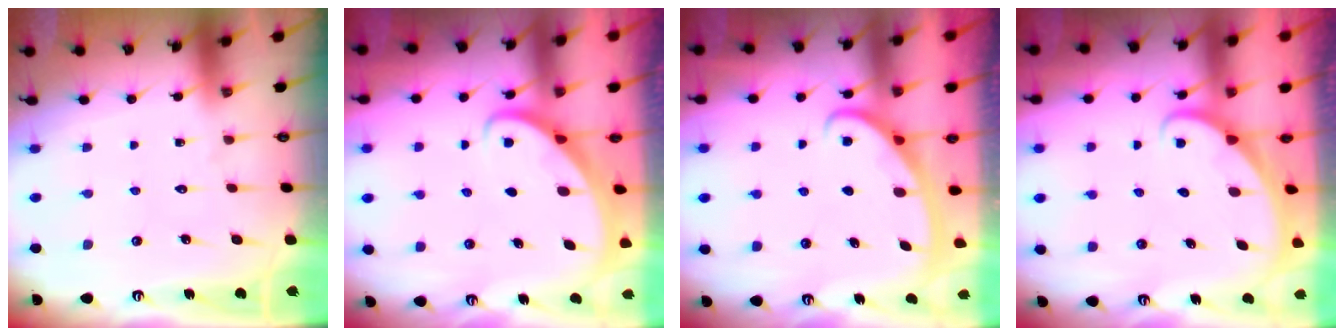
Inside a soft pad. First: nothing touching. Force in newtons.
{"total": 2.5, "press": 2.5, "slide": 0.3}
{"total": 2.8, "press": 2.8, "slide": 0.4}
{"total": 1.6, "press": 1.6, "slide": 0.0}